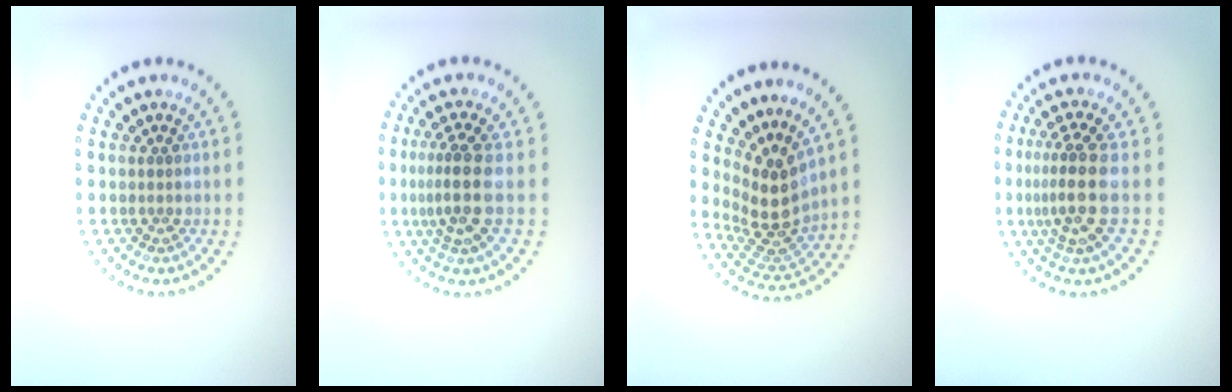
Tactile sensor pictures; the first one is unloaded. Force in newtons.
{"total": 3.6, "press": 3.0, "slide": 1.9}
{"total": 4.3, "press": 3.1, "slide": 3.0}
{"total": 3.9, "press": 3.1, "slide": 2.4}